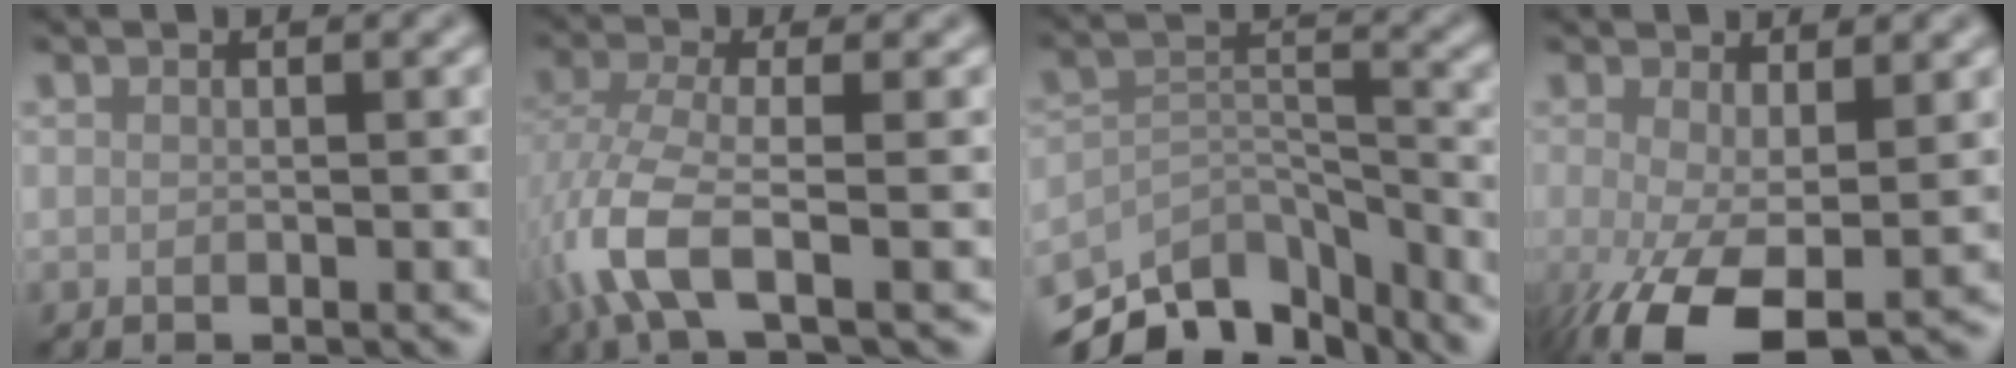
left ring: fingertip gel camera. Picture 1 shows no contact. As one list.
[{"total": 5.6, "force": [-2.0, 1.8, 4.9], "torque": [-0.120, -0.006, -0.050]}, {"total": 8.5, "force": [-6.8, 3.5, 3.8], "torque": [-0.076, -0.007, -0.114]}, {"total": 7.2, "force": [-1.8, 3.0, 6.3], "torque": [-0.128, -0.021, -0.024]}]